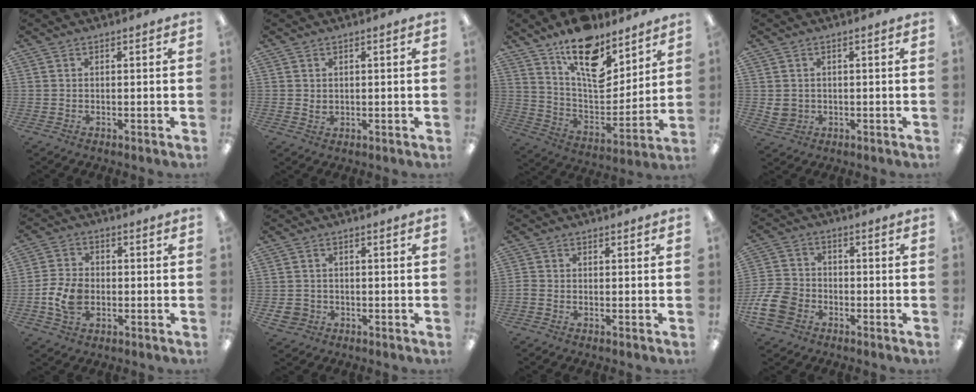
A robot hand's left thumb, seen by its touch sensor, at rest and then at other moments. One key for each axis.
{"total": 1.1, "fx": 0.2, "fy": 0.9, "fz": 0.7, "tx": -0.014, "ty": -0.001, "tz": 0.005}
{"total": 17.4, "fx": 12.0, "fy": 8.1, "fz": 9.6, "tx": -0.156, "ty": -0.081, "tz": 0.212}
{"total": 2.7, "fx": 0.2, "fy": 2.6, "fz": 0.9, "tx": -0.010, "ty": -0.002, "tz": 0.004}
{"total": 7.6, "fx": -1.9, "fy": 5.4, "fz": 5.0, "tx": -0.108, "ty": 0.008, "tz": -0.032}
{"total": 3.3, "fx": -1.4, "fy": 2.8, "fz": 1.0, "tx": -0.021, "ty": 0.000, "tz": -0.025}
{"total": 0.8, "fx": -0.4, "fy": 0.6, "fz": 0.3, "tx": -0.004, "ty": 0.002, "tz": -0.009}
{"total": 9.3, "fx": -4.0, "fy": 6.9, "fz": 4.7, "tx": -0.100, "ty": 0.022, "tz": -0.072}